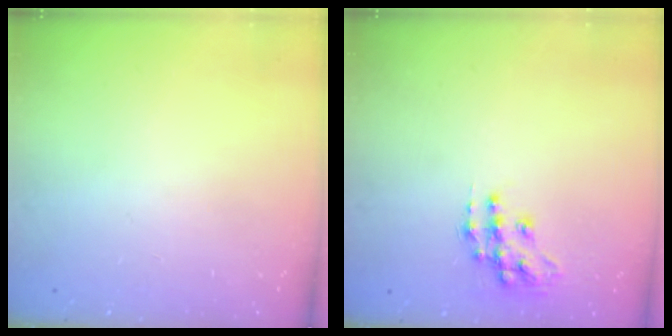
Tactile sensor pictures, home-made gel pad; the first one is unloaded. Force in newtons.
{"total": 11.5, "press": 11.5, "slide": 0.7}